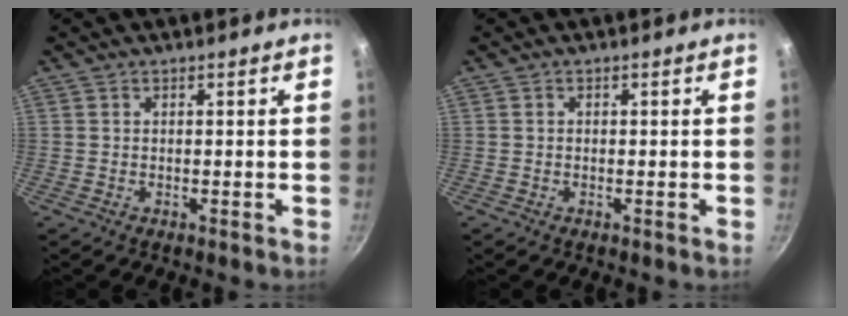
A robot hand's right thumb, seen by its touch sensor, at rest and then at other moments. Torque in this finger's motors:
{"motor_torque": [-0.50, -0.28, -0.16, -0.23, 0.02]}